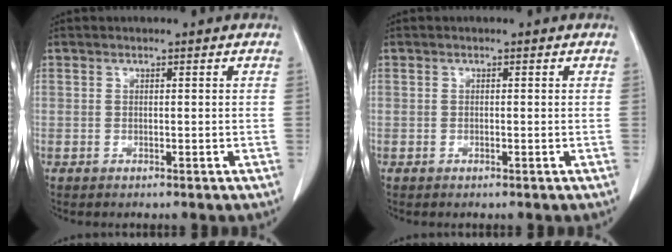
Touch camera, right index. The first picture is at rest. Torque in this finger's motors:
{"motor_torque": [0.04, -0.02, 0.01, 0.01]}